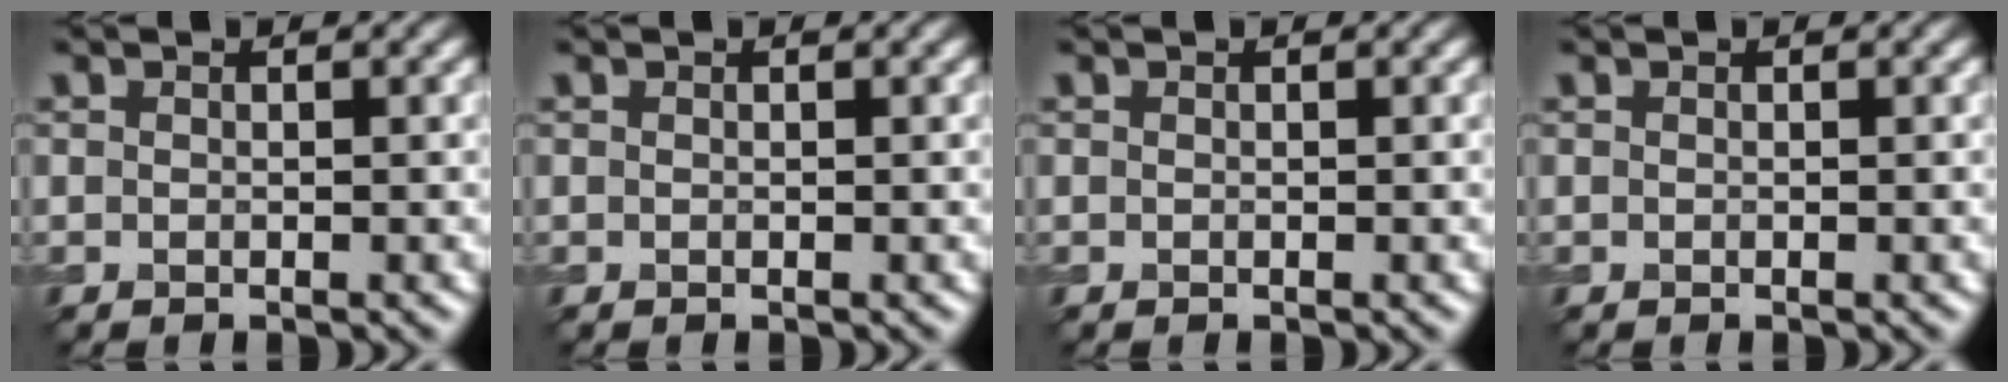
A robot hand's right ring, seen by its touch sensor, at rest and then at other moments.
{"total": 0.0}
{"total": 0.0}
{"total": 0.0}